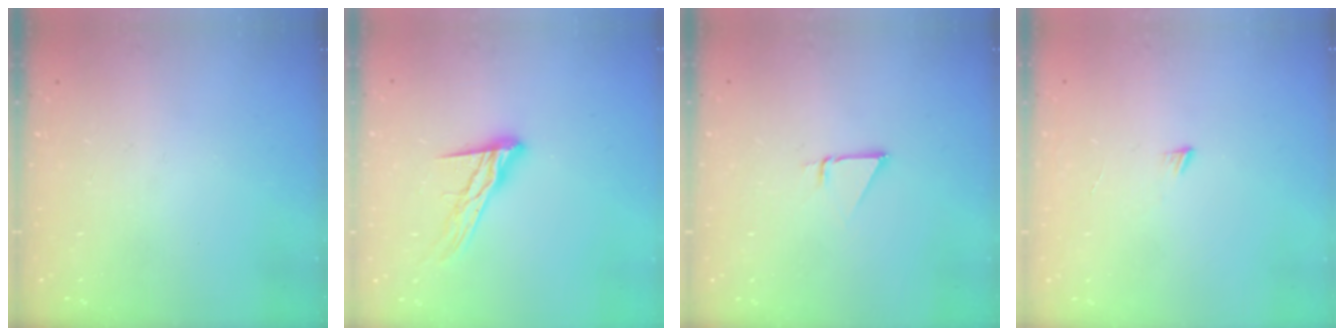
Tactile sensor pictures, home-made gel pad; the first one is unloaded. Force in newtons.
{"total": 11.6, "press": 11.6, "slide": 0.9}
{"total": 1.4, "press": 1.4, "slide": 0.0}
{"total": 3.0, "press": 3.0, "slide": 0.3}